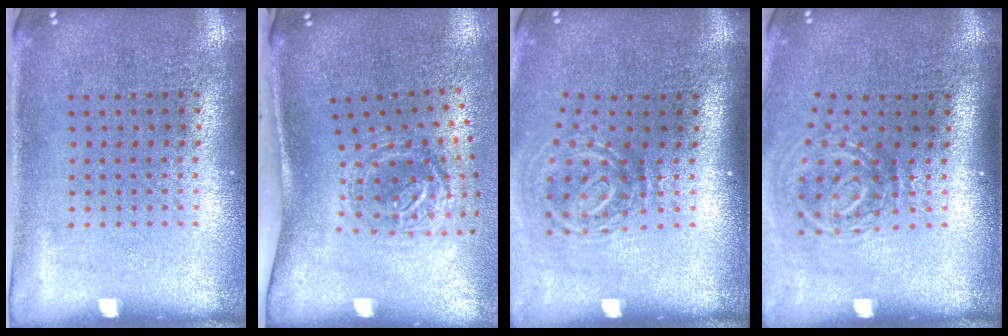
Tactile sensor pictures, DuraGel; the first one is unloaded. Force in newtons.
{"total": 1.9, "press": 1.2, "slide": 1.5}
{"total": 2.1, "press": 1.3, "slide": 1.6}
{"total": 2.1, "press": 1.3, "slide": 1.6}